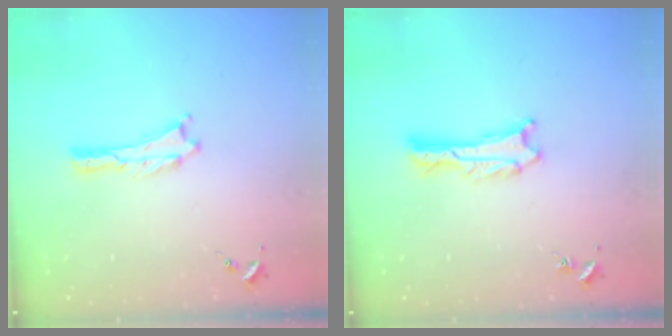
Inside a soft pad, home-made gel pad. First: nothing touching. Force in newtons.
{"total": 1.1, "press": 1.1, "slide": 0.2}